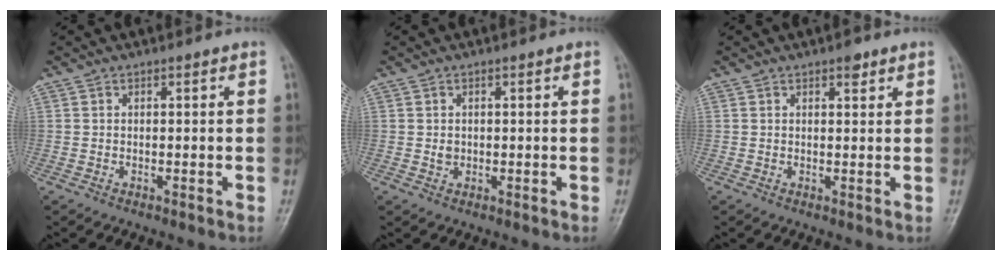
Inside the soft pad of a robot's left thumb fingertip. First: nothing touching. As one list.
[{"total": 1.2, "force": [0.2, 1.1, 0.6], "torque": [-0.007, 0.000, 0.005]}, {"total": 2.0, "force": [1.3, 0.9, 1.1], "torque": [-0.007, -0.006, 0.017]}]